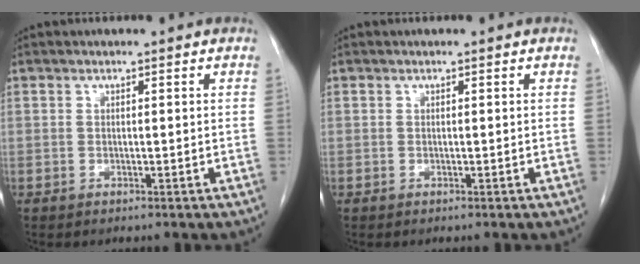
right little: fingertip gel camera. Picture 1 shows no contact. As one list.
[{"total": 0.0}]